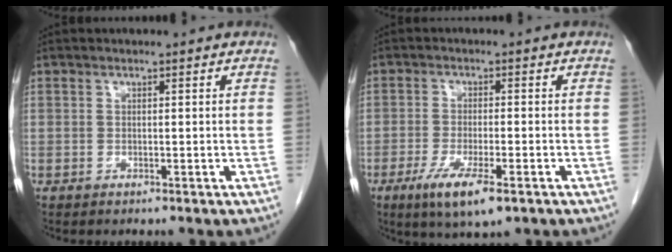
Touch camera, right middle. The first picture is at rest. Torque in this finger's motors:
{"motor_torque": [1.31, -0.51, 0.12, 0.12]}